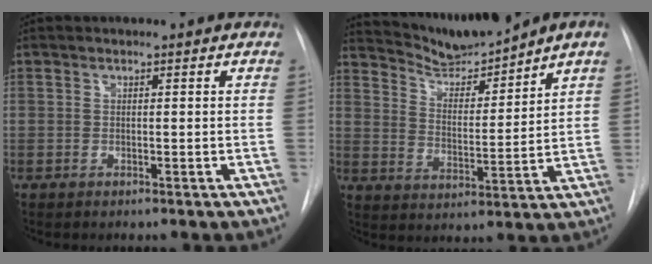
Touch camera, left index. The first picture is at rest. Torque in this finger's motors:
{"motor_torque": [0.45, -0.38, 0.31, 0.04]}